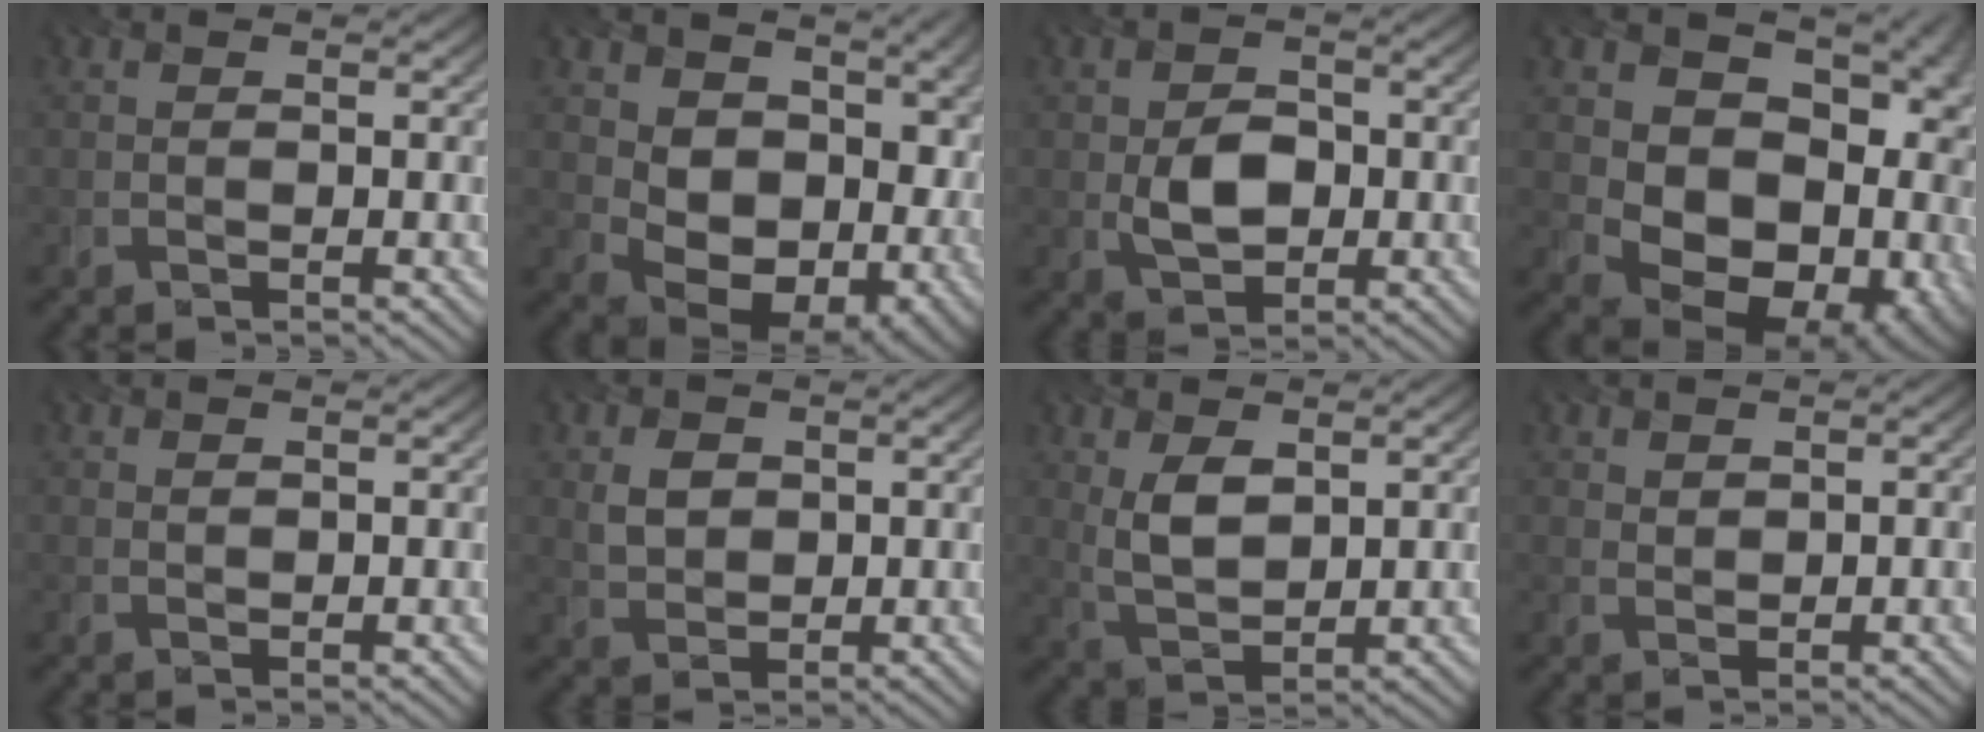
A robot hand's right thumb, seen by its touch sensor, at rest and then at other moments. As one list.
[{"total": 15.3, "force": [1.4, 10.4, 11.2], "torque": [-0.173, -0.022, 0.066]}, {"total": 4.7, "force": [-0.5, 3.3, 3.3], "torque": [-0.063, -0.002, -0.009]}, {"total": 18.7, "force": [0.9, 15.2, 10.8], "torque": [-0.176, -0.024, 0.046]}, {"total": 0.8, "force": [0.7, 0.3, 0.4], "torque": [-0.012, 0.001, 0.016]}, {"total": 3.8, "force": [1.2, 2.8, 2.2], "torque": [-0.058, 0.002, 0.024]}, {"total": 5.4, "force": [1.7, 3.0, 4.1], "torque": [-0.101, -0.003, 0.041]}, {"total": 1.2, "force": [1.0, 0.6, 0.5], "torque": [-0.014, 0.001, 0.024]}]